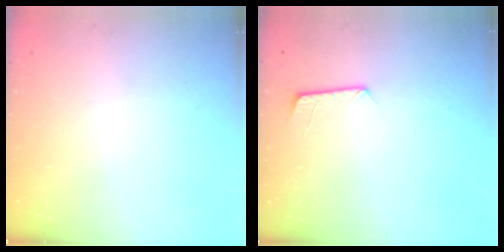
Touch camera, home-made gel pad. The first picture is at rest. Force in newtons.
{"total": 8.3, "press": 8.3, "slide": 0.6}